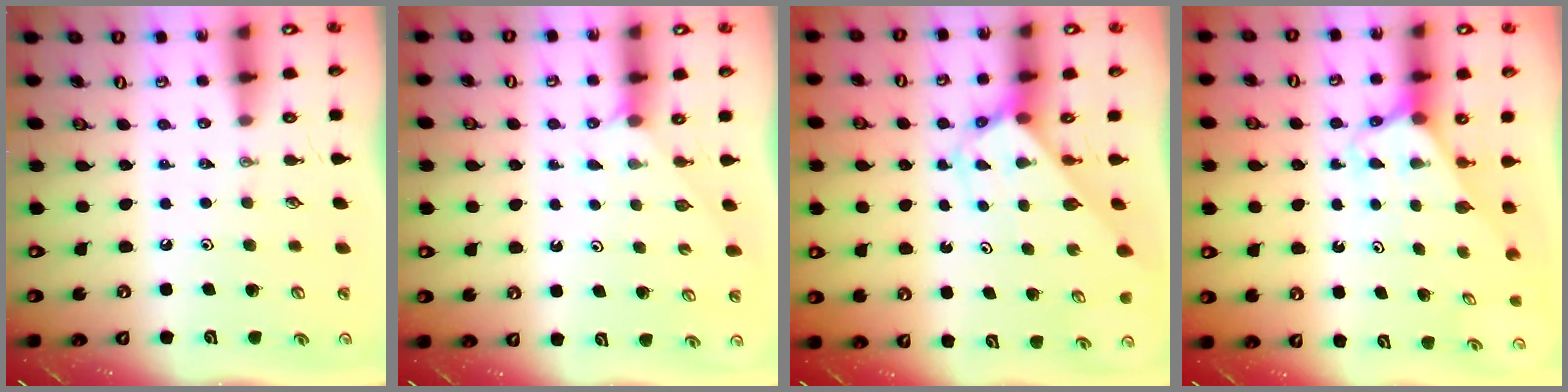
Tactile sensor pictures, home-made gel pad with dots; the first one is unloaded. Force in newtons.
{"total": 1.9, "press": 1.9, "slide": 0.3}
{"total": 2.7, "press": 2.7, "slide": 0.1}
{"total": 2.6, "press": 2.6, "slide": 0.1}